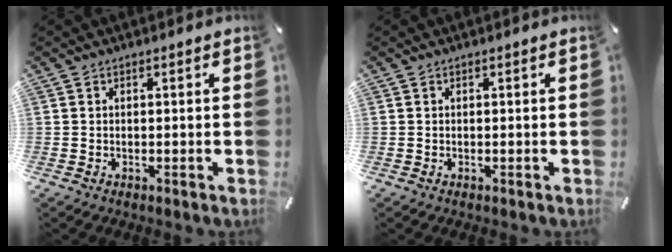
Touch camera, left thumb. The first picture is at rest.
{"total": 0.0}